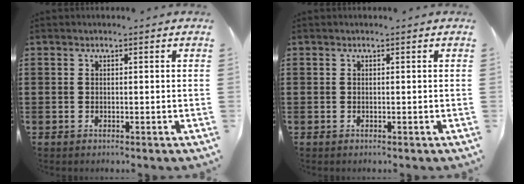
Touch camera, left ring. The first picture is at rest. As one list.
[{"total": 0.0}]